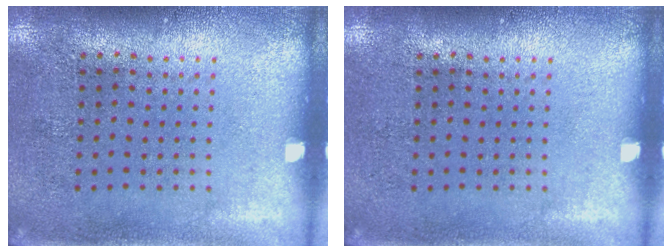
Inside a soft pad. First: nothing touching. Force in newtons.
{"total": 0.0}